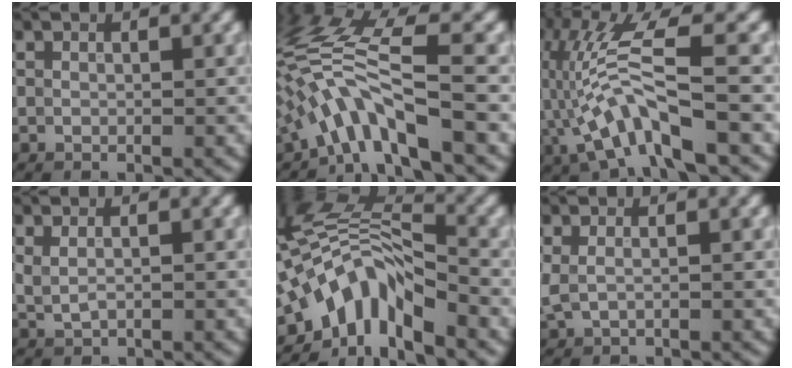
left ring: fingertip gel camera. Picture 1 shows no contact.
{"total": 7.8, "force": [-3.1, 1.9, 6.9], "torque": [-0.131, 0.017, -0.069]}
{"total": 9.1, "force": [-2.2, 2.5, 8.4], "torque": [-0.186, 0.009, -0.047]}
{"total": 1.4, "force": [0.6, 0.7, 1.0], "torque": [-0.020, -0.008, 0.015]}
{"total": 7.0, "force": [-3.7, 3.1, 5.0], "torque": [-0.070, 0.008, -0.080]}
{"total": 1.2, "force": [0.5, 0.6, 0.9], "torque": [-0.021, -0.003, 0.011]}